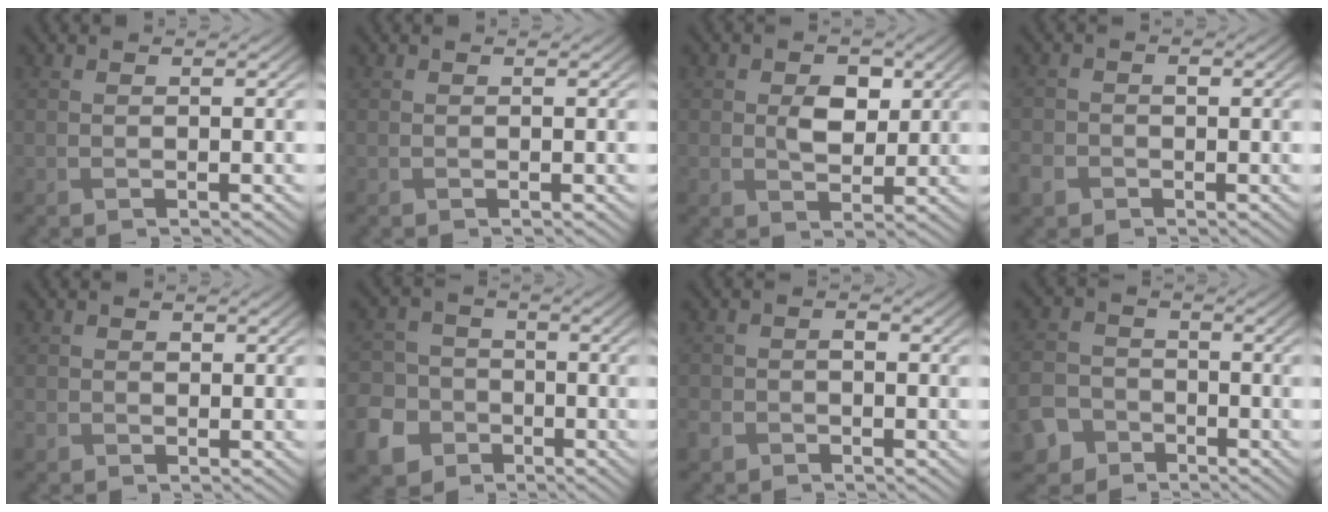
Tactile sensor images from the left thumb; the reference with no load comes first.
{"total": 0.0}
{"total": 4.1, "force": [0.7, 2.8, 2.9], "torque": [-0.056, -0.003, 0.010]}
{"total": 2.7, "force": [-1.3, 2.2, 1.0], "torque": [-0.030, -0.004, -0.033]}
{"total": 1.6, "force": [-0.5, 1.5, 0.5], "torque": [-0.014, -0.004, -0.010]}
{"total": 8.5, "force": [-4.2, 6.7, 3.0], "torque": [-0.094, -0.030, -0.093]}
{"total": 2.6, "force": [-1.5, 1.8, 1.1], "torque": [-0.030, -0.001, -0.036]}
{"total": 5.9, "force": [-3.6, 4.2, 2.0], "torque": [-0.060, -0.009, -0.082]}